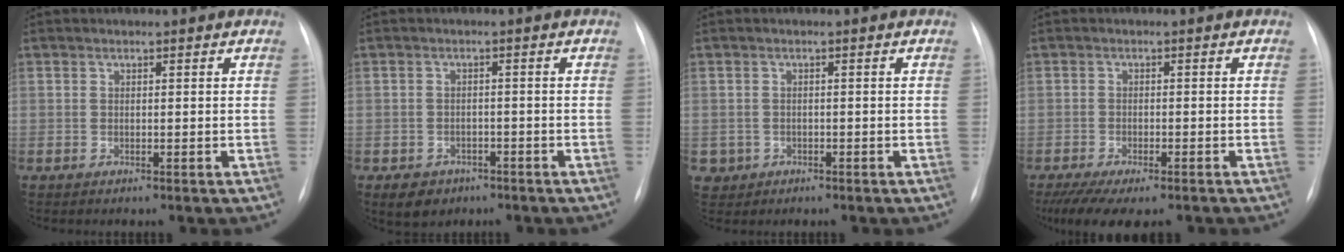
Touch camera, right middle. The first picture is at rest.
{"total": 4.1, "force": [-2.6, 3.0, 1.2], "torque": [-0.020, 0.001, -0.030]}
{"total": 2.3, "force": [-0.8, 2.2, 0.0], "torque": [-0.001, 0.005, -0.009]}
{"total": 10.1, "force": [-7.8, 3.0, 5.8], "torque": [-0.095, -0.013, -0.114]}